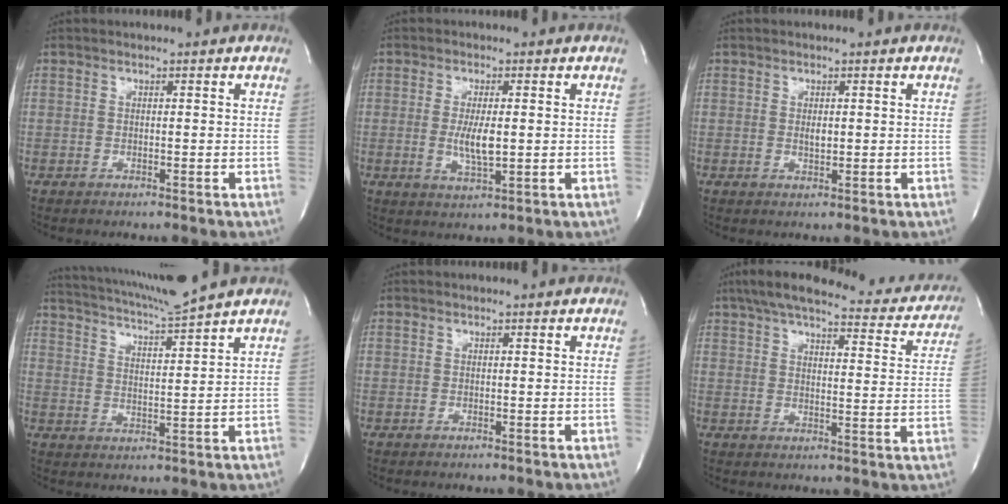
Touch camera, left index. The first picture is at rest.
{"total": 4.4, "force": [-0.3, 1.0, 4.3], "torque": [-0.089, -0.013, -0.004]}
{"total": 1.1, "force": [0.0, 0.4, 1.0], "torque": [-0.018, -0.007, 0.002]}
{"total": 10.0, "force": [9.0, -2.0, 3.9], "torque": [-0.077, -0.014, 0.148]}
{"total": 0.0}
{"total": 25.6, "force": [22.2, 5.2, 11.6], "torque": [-0.172, -0.016, 0.264]}